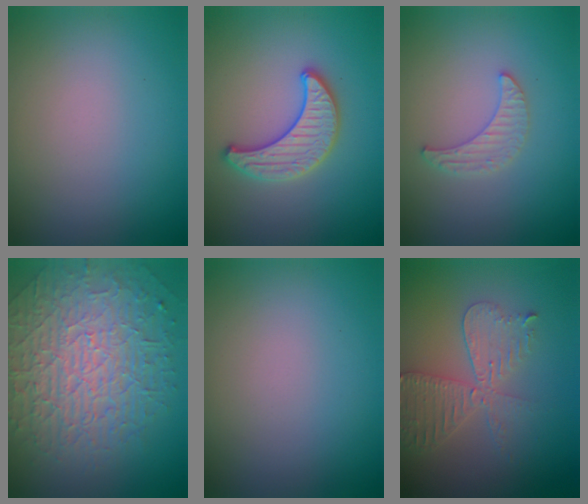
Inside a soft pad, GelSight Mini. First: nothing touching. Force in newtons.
{"total": 3.4, "press": 3.4, "slide": 0.2}
{"total": 2.0, "press": 1.9, "slide": 0.5}
{"total": 9.7, "press": 6.2, "slide": 7.5}
{"total": 0.0}
{"total": 4.4, "press": 3.8, "slide": 2.1}